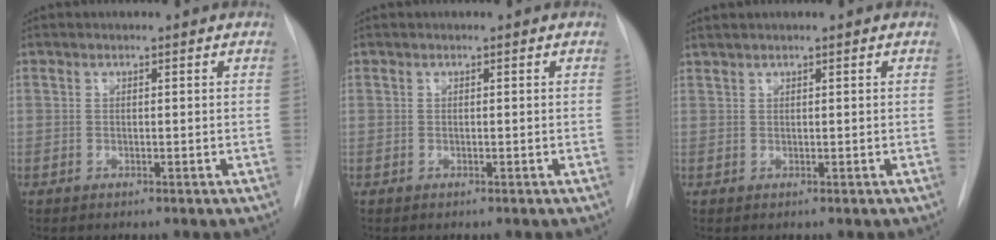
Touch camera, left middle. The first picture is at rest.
{"total": 0.0}
{"total": 1.0, "force": [0.9, -0.2, 0.4], "torque": [-0.011, 0.010, 0.025]}